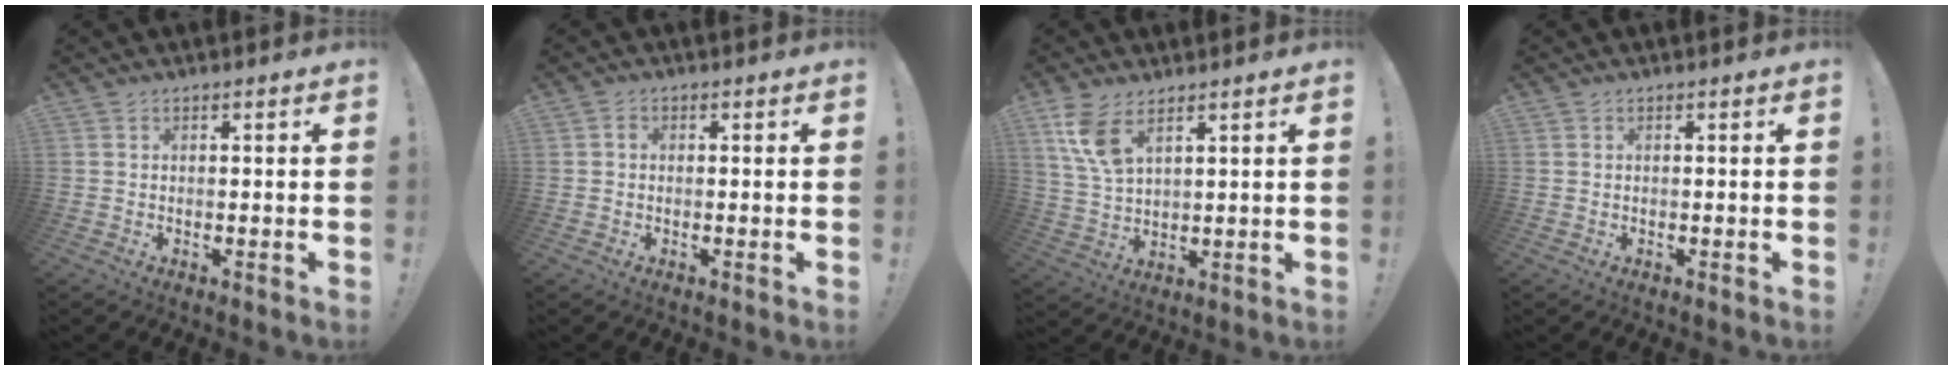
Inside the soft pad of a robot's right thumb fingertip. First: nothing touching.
{"total": 1.6, "force": [-0.3, 1.3, 0.8], "torque": [-0.015, 0.006, -0.007]}
{"total": 8.8, "force": [5.3, 3.8, 5.9], "torque": [-0.120, -0.023, 0.098]}
{"total": 0.0}